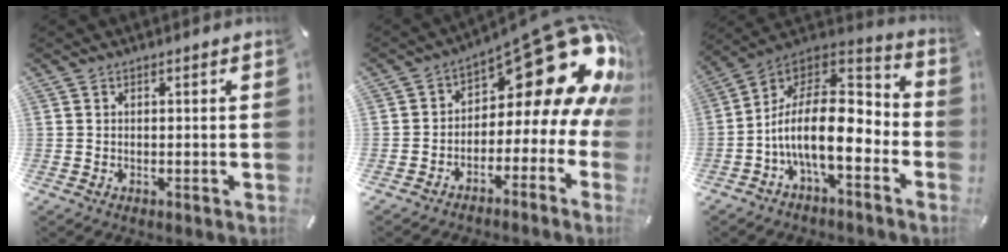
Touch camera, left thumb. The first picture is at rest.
{"total": 18.8, "force": [9.0, 8.8, 14.0], "torque": [-0.174, -0.074, 0.145]}
{"total": 17.4, "force": [-4.8, 8.9, 14.2], "torque": [-0.275, 0.001, -0.083]}